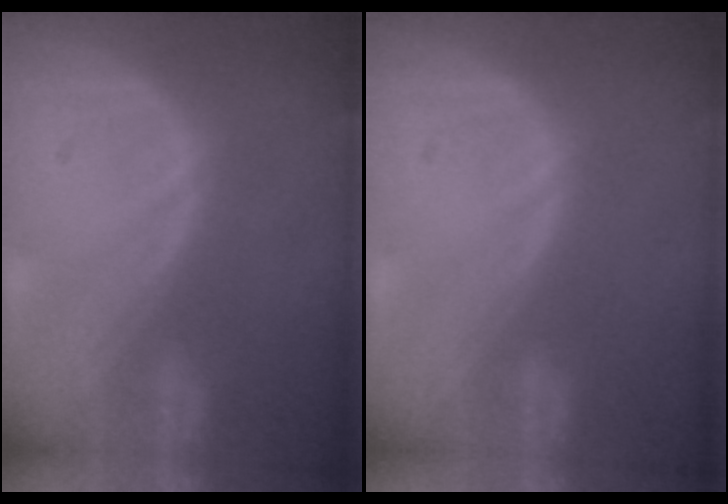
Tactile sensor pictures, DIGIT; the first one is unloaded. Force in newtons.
{"total": 0.0}